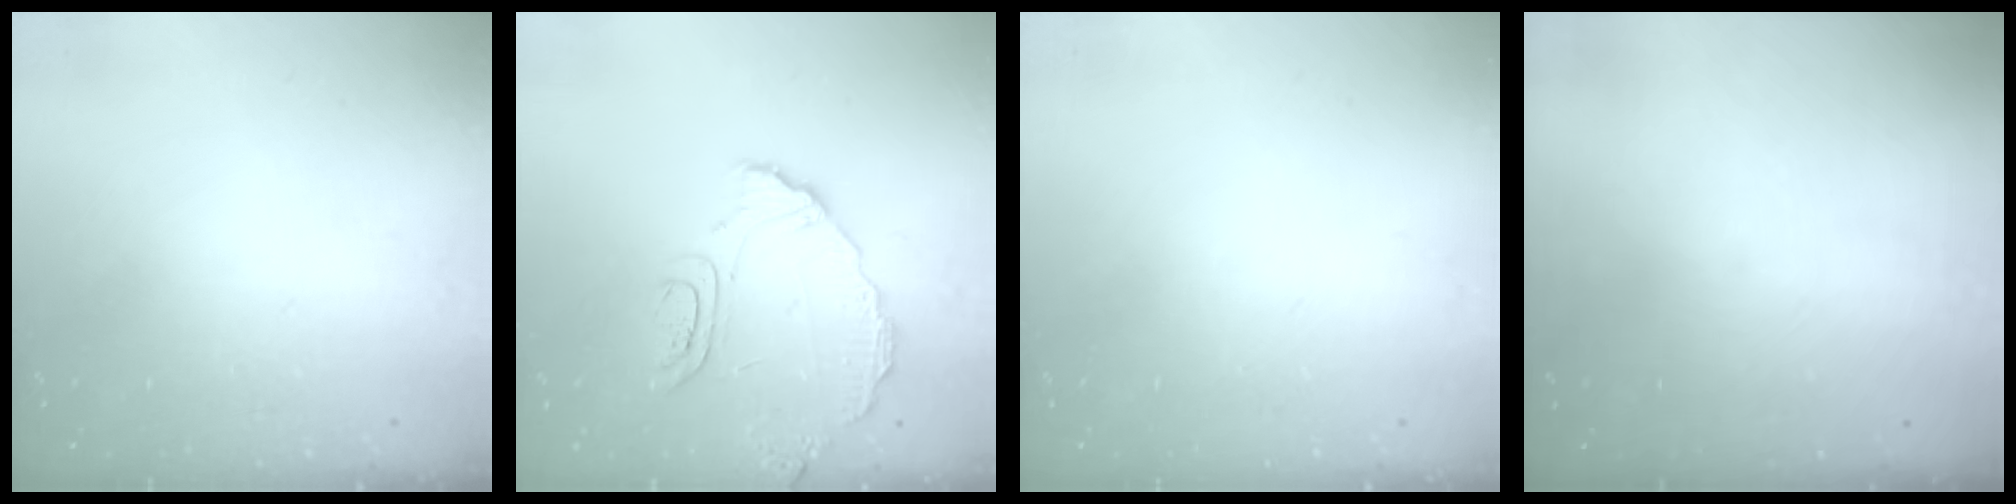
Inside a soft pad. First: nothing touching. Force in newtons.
{"total": 9.2, "press": 9.1, "slide": 1.0}
{"total": 0.0}
{"total": 2.9, "press": 2.9, "slide": 0.3}